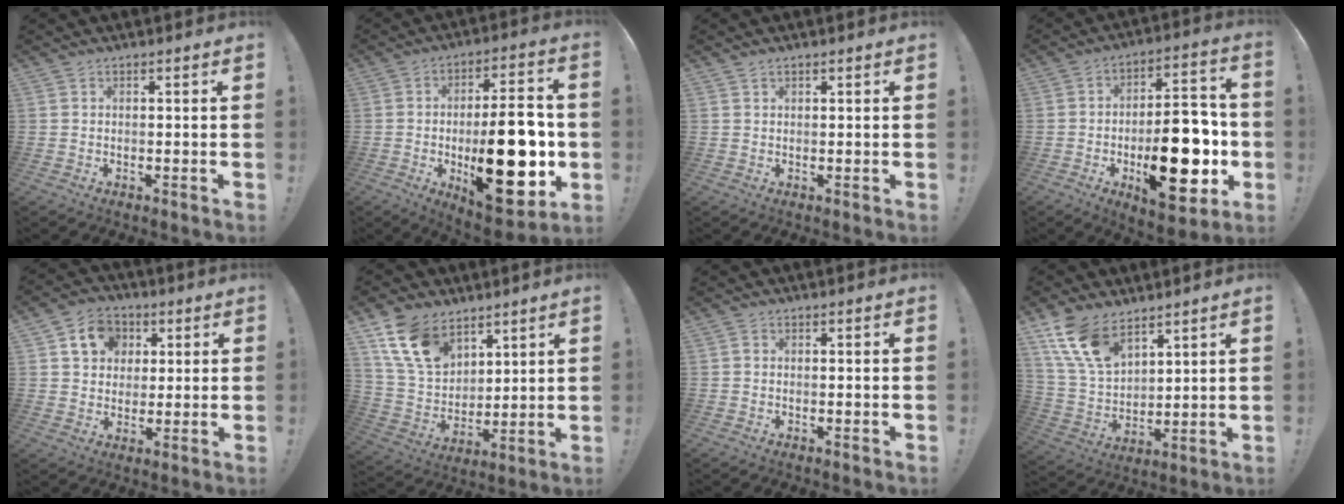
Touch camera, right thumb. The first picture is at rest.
{"total": 25.6, "force": [-4.0, 10.8, 22.8], "torque": [-0.348, 0.006, -0.051]}
{"total": 0.8, "force": [0.7, 0.3, 0.3], "torque": [-0.005, -0.001, 0.014]}
{"total": 23.6, "force": [-5.8, 11.3, 20.0], "torque": [-0.287, 0.032, -0.076]}
{"total": 10.2, "force": [3.7, 8.7, 3.8], "torque": [-0.054, -0.011, 0.073]}
{"total": 15.5, "force": [9.4, 9.8, 7.4], "torque": [-0.141, -0.046, 0.184]}
{"total": 0.6, "force": [-0.2, 0.6, 0.2], "torque": [-0.006, 0.003, -0.003]}
{"total": 14.5, "force": [9.4, 7.9, 7.7], "torque": [-0.161, -0.049, 0.182]}